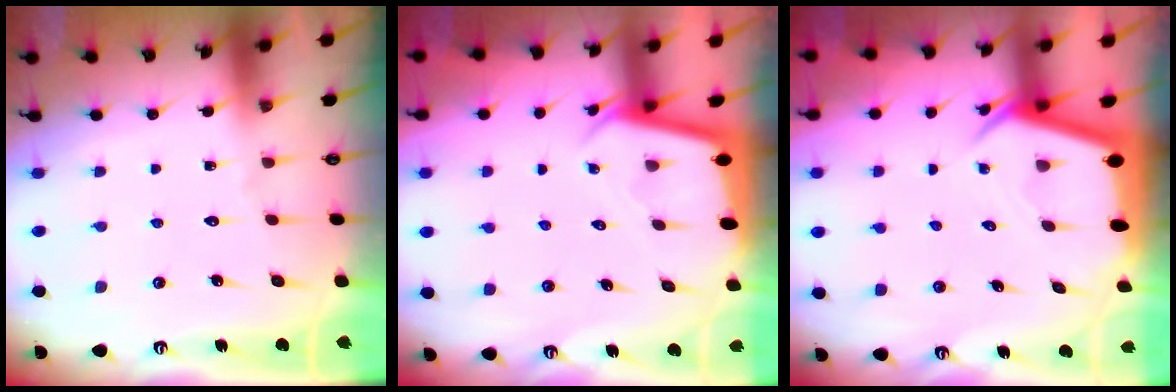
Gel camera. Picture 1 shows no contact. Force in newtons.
{"total": 2.5, "press": 2.5, "slide": 0.1}
{"total": 3.8, "press": 3.8, "slide": 0.4}